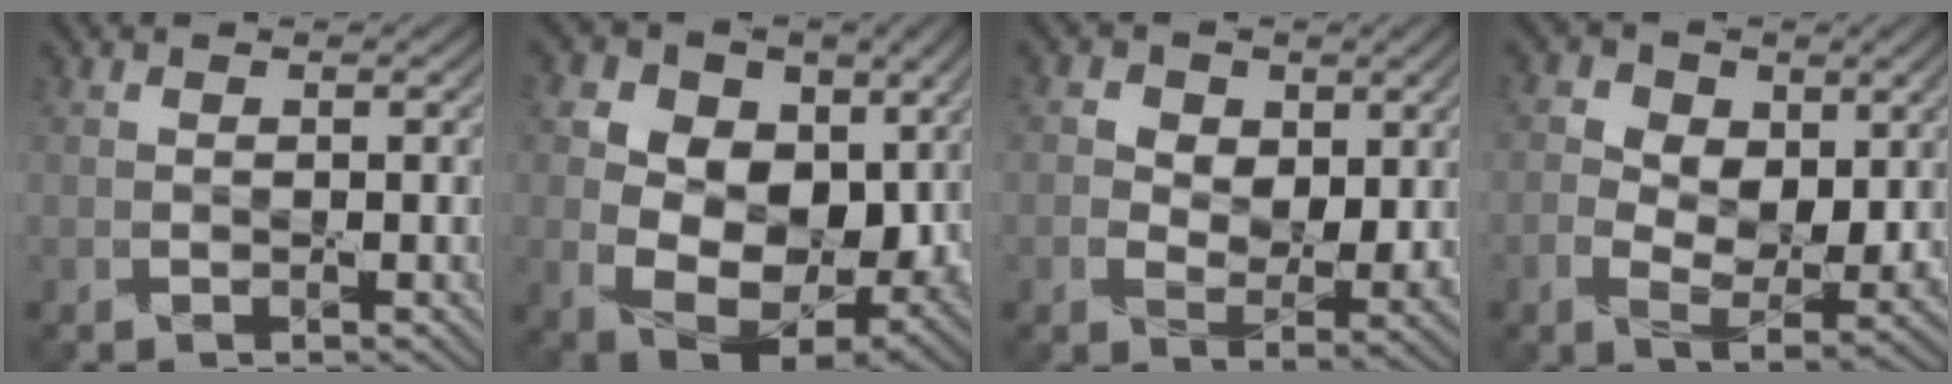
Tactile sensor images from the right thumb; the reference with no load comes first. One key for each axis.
{"total": 13.9, "fx": 1.9, "fy": 10.3, "fz": 9.1, "tx": -0.204, "ty": -0.020, "tz": 0.052}
{"total": 5.1, "fx": 1.0, "fy": 3.7, "fz": 3.3, "tx": -0.059, "ty": -0.007, "tz": 0.018}
{"total": 7.1, "fx": 0.9, "fy": 4.9, "fz": 5.1, "tx": -0.101, "ty": -0.008, "tz": 0.016}